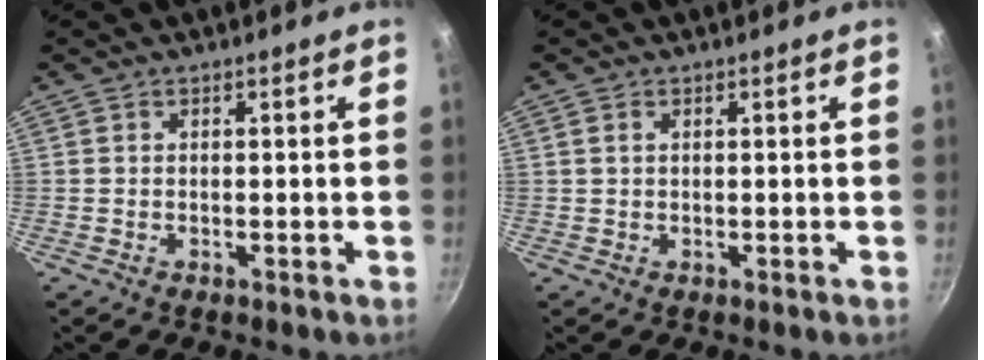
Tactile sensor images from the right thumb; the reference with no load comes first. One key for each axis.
{"total": 0.8, "fx": 0.3, "fy": 0.6, "fz": 0.5, "tx": -0.009, "ty": 0.002, "tz": 0.006}